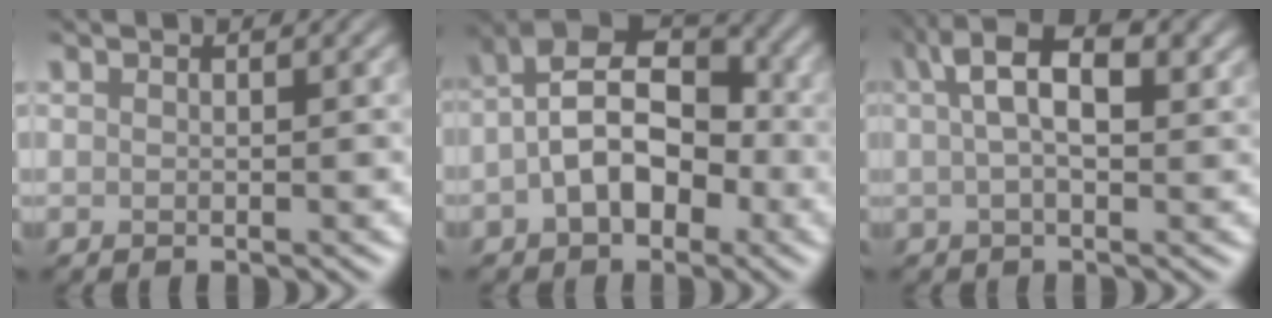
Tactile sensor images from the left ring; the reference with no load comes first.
{"total": 7.6, "force": [-1.2, 4.9, 5.7], "torque": [-0.090, 0.020, -0.033]}
{"total": 7.4, "force": [2.2, 3.7, 6.1], "torque": [-0.106, 0.031, 0.018]}